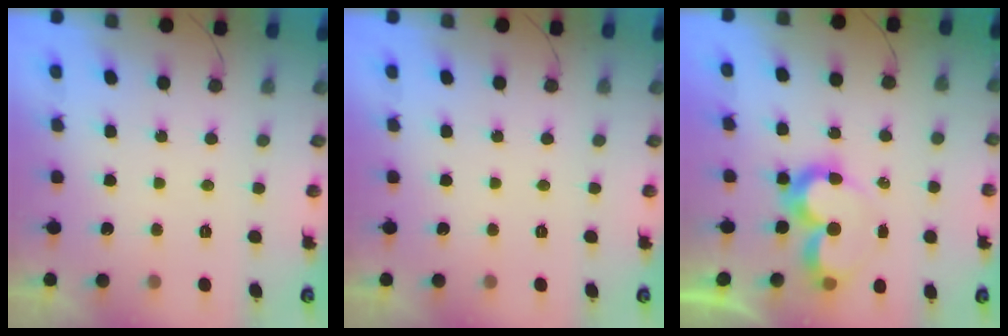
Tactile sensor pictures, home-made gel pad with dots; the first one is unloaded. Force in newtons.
{"total": 0.0}
{"total": 9.0, "press": 9.0, "slide": 0.8}